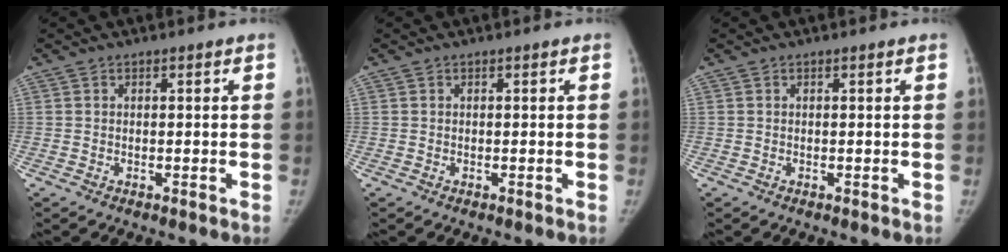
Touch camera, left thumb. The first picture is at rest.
{"total": 0.0}
{"total": 0.0}